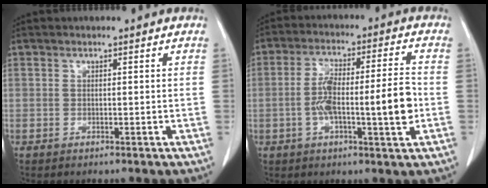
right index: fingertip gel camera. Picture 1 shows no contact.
{"total": 11.2, "force": [-2.0, 1.4, 10.9], "torque": [-0.189, 0.016, -0.035]}